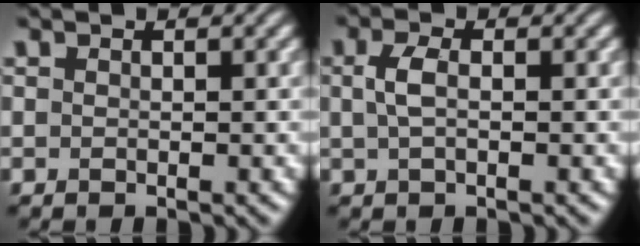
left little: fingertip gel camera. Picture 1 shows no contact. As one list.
[{"total": 2.0, "force": [0.2, 1.0, 1.7], "torque": [-0.044, 0.003, 0.000]}]